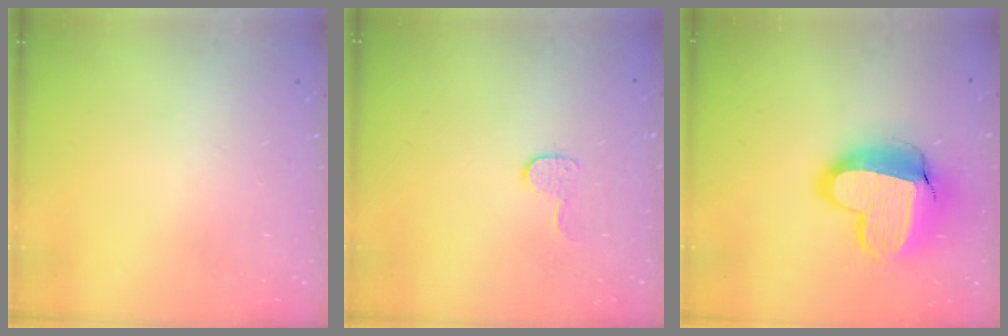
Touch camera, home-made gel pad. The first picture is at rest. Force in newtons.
{"total": 5.7, "press": 5.7, "slide": 0.3}
{"total": 19.2, "press": 19.2, "slide": 1.5}